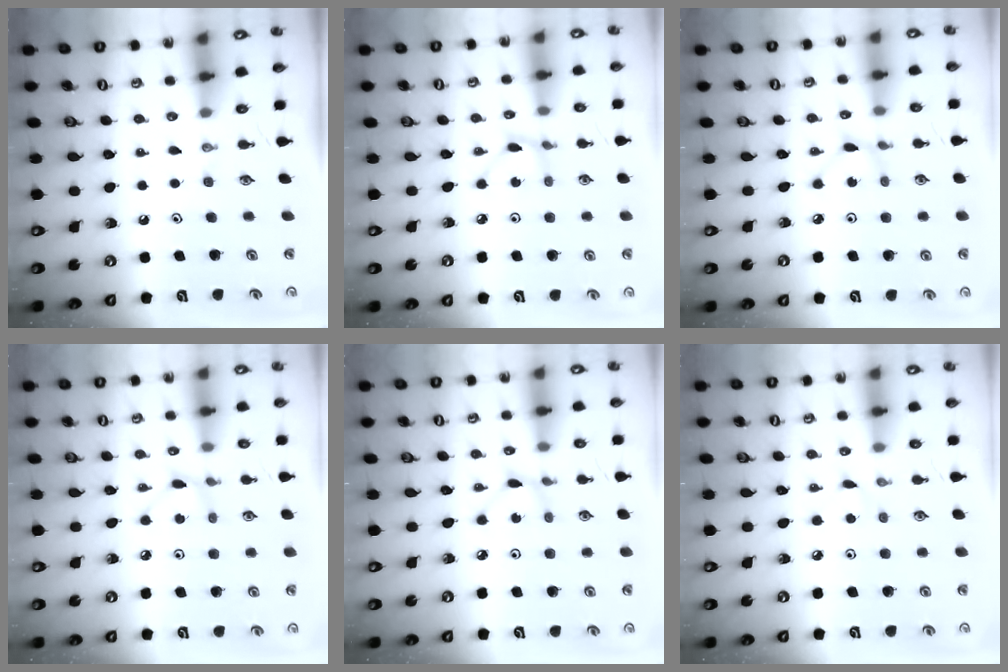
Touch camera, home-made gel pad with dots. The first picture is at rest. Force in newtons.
{"total": 2.2, "press": 2.2, "slide": 0.1}
{"total": 2.0, "press": 2.0, "slide": 0.2}
{"total": 4.1, "press": 4.1, "slide": 0.7}
{"total": 2.0, "press": 2.0, "slide": 0.2}
{"total": 2.9, "press": 2.9, "slide": 0.3}